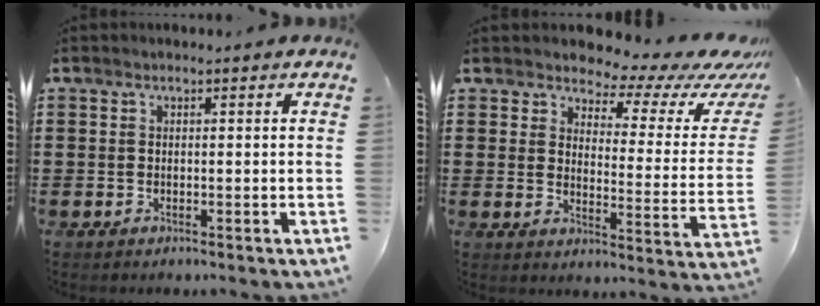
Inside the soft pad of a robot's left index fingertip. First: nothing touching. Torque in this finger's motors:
{"motor_torque": [0.07, -1.23, 0.37, 0.04]}